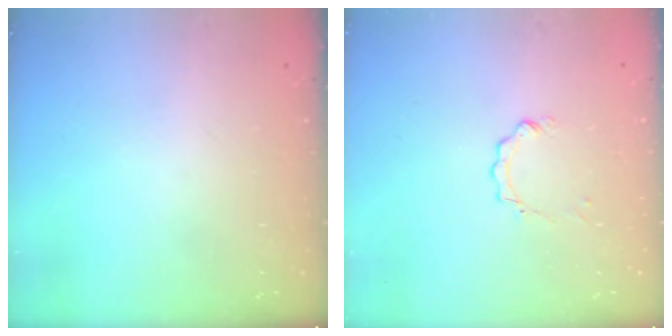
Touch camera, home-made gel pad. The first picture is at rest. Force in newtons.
{"total": 2.3, "press": 2.3, "slide": 0.3}